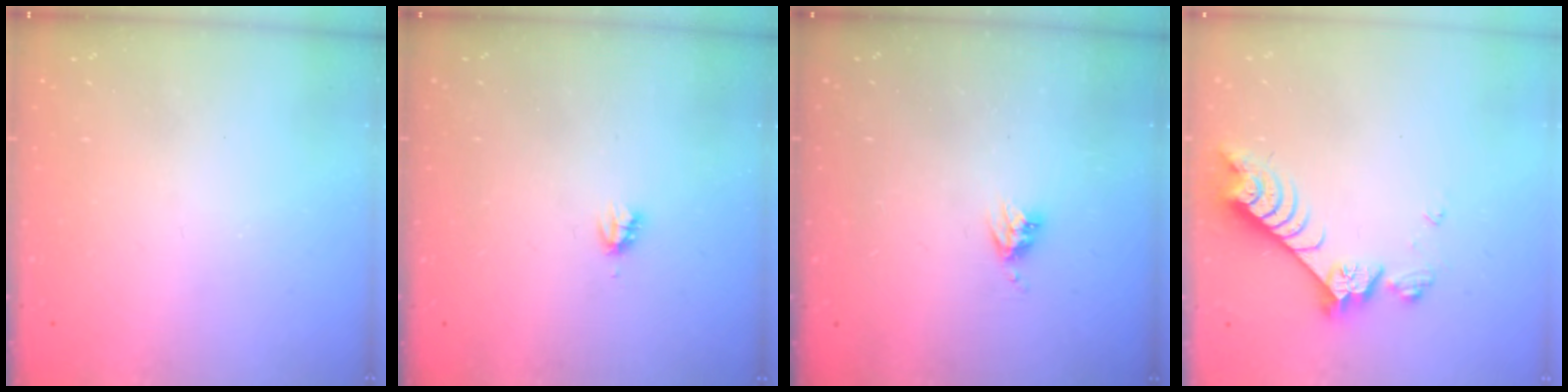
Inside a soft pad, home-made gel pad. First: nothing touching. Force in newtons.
{"total": 2.2, "press": 2.2, "slide": 0.3}
{"total": 5.2, "press": 5.2, "slide": 0.6}
{"total": 7.6, "press": 7.6, "slide": 0.8}